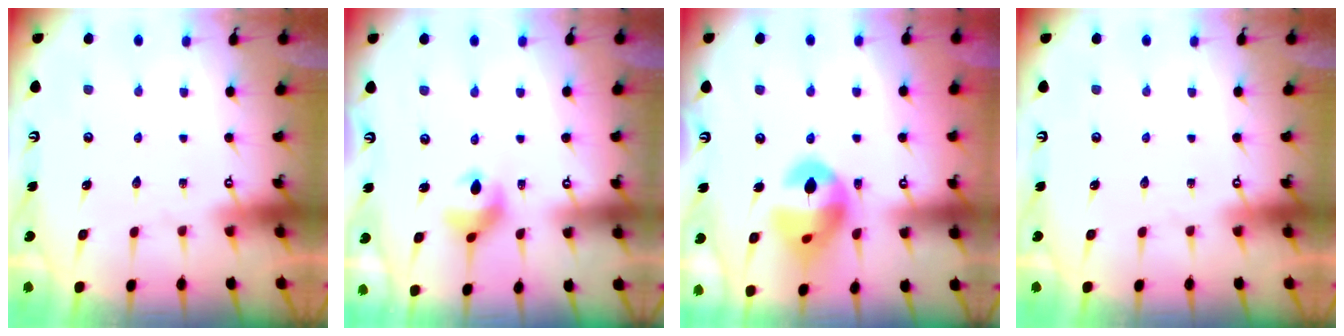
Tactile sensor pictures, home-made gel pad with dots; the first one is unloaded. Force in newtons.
{"total": 9.2, "press": 8.6, "slide": 3.2}
{"total": 14.8, "press": 14.7, "slide": 1.6}
{"total": 0.0}